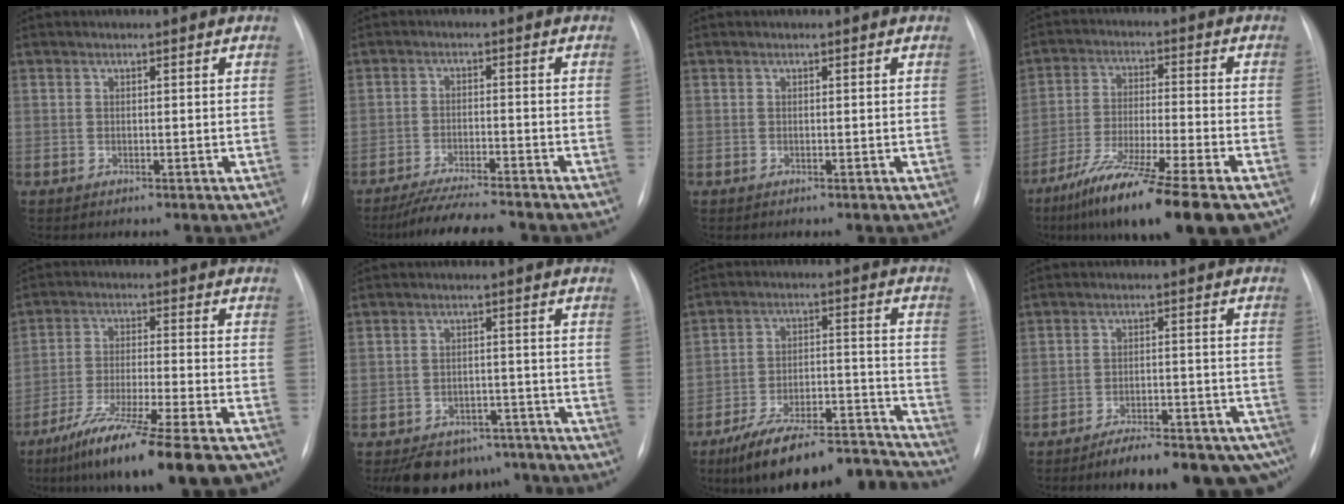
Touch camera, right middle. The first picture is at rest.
{"total": 9.6, "force": [-8.6, 0.3, 4.3], "torque": [-0.065, -0.020, -0.136]}
{"total": 0.0}
{"total": 17.2, "force": [-11.9, 1.2, 12.4], "torque": [-0.191, -0.043, -0.198]}
{"total": 17.7, "force": [-13.4, 0.7, 11.5], "torque": [-0.170, -0.040, -0.218]}
{"total": 10.9, "force": [-8.8, 5.8, 2.7], "torque": [-0.027, 0.011, -0.115]}
{"total": 19.2, "force": [-17.4, 3.4, 7.4], "torque": [-0.088, 0.040, -0.268]}
{"total": 16.3, "force": [-13.6, 4.0, 7.8], "torque": [-0.043, 0.032, -0.179]}